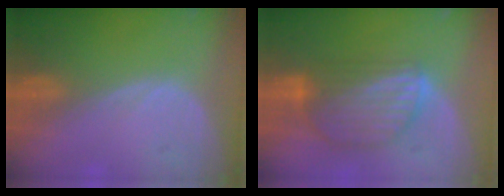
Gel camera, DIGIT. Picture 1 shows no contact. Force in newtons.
{"total": 8.9, "press": 7.7, "slide": 4.4}